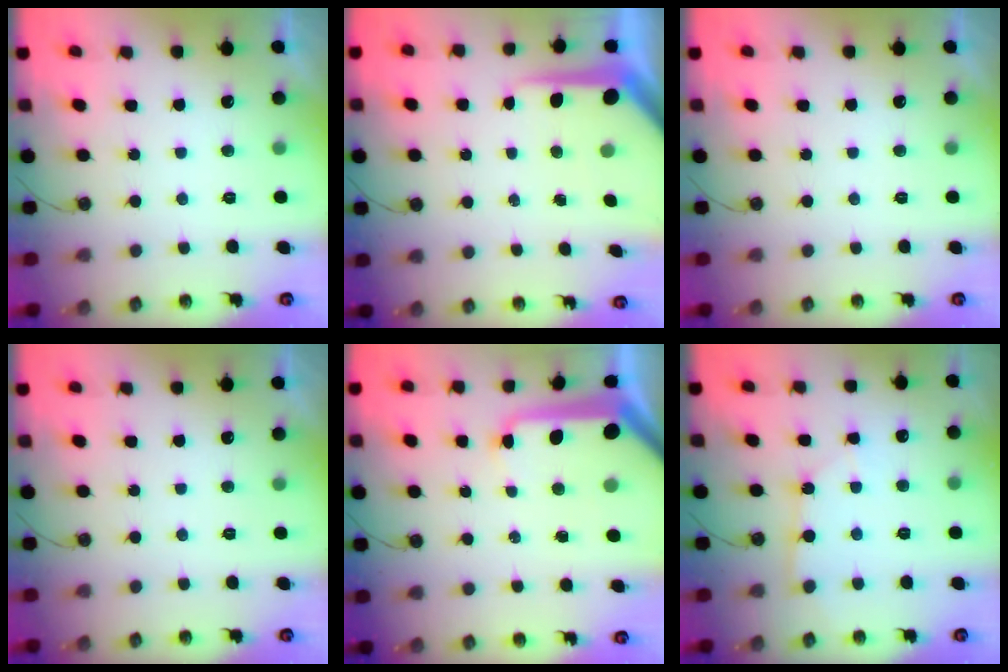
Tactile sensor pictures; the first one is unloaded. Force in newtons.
{"total": 8.1, "press": 8.1, "slide": 0.7}
{"total": 0.0}
{"total": 0.0}
{"total": 14.8, "press": 14.7, "slide": 1.6}
{"total": 4.8, "press": 4.8, "slide": 0.4}